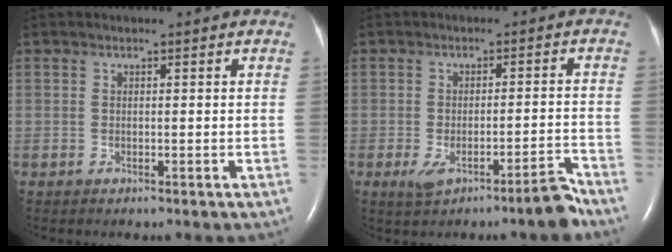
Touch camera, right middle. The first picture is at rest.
{"total": 5.8, "force": [-3.9, 0.5, 4.3], "torque": [-0.062, 0.009, -0.060]}